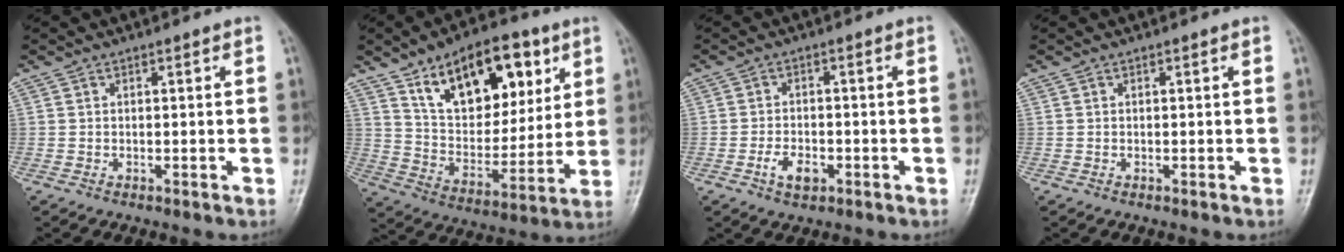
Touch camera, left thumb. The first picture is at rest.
{"total": 21.1, "force": [10.3, 11.6, 14.3], "torque": [-0.167, -0.038, 0.176]}
{"total": 4.4, "force": [-2.0, 2.6, 3.0], "torque": [-0.049, 0.010, -0.034]}
{"total": 0.0}